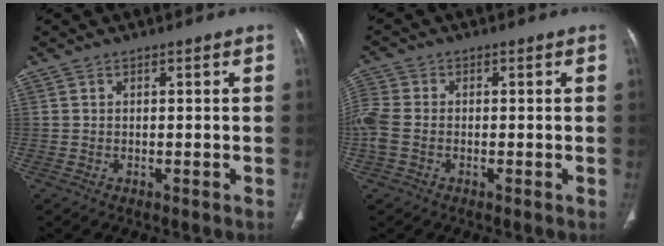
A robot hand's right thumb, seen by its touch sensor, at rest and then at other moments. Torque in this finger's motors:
{"motor_torque": [0.15, 0.15, 0.26, 0.18, 0.06]}